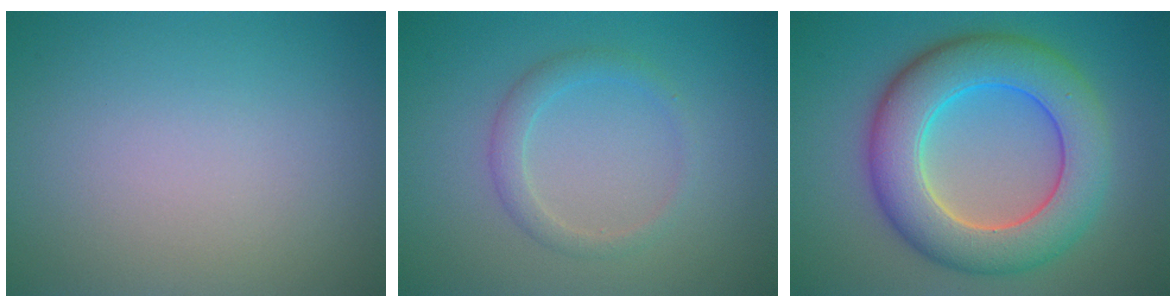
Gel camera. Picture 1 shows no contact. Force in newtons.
{"total": 1.9, "press": 1.9, "slide": 0.1}
{"total": 9.2, "press": 9.2, "slide": 0.4}